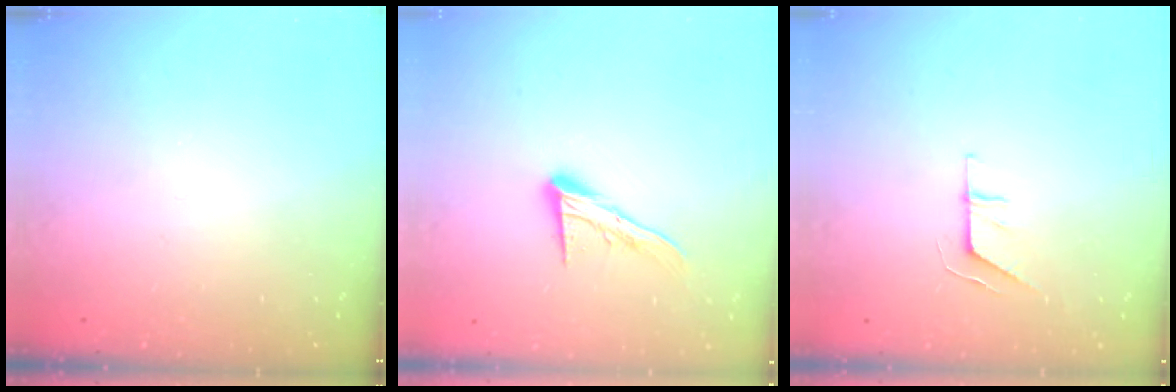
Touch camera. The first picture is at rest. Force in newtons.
{"total": 12.0, "press": 12.0, "slide": 1.0}
{"total": 4.5, "press": 4.5, "slide": 0.3}